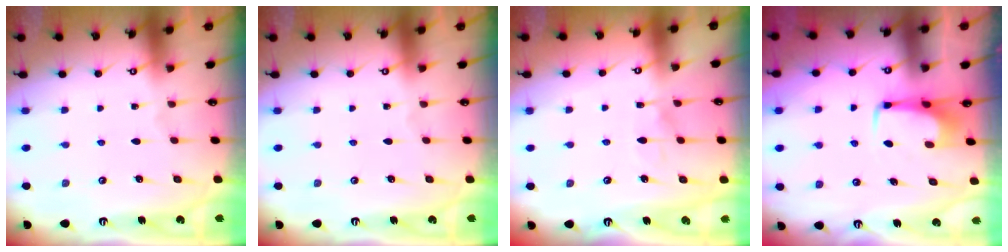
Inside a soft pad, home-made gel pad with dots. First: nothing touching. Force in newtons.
{"total": 0.0}
{"total": 6.1, "press": 6.1, "slide": 0.7}
{"total": 3.0, "press": 3.0, "slide": 0.4}